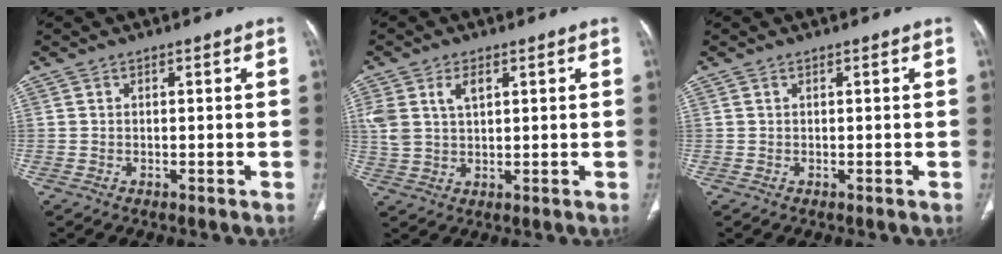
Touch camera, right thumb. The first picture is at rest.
{"total": 6.8, "force": [2.7, 3.9, 4.8], "torque": [-0.103, 0.000, 0.059]}
{"total": 0.0}